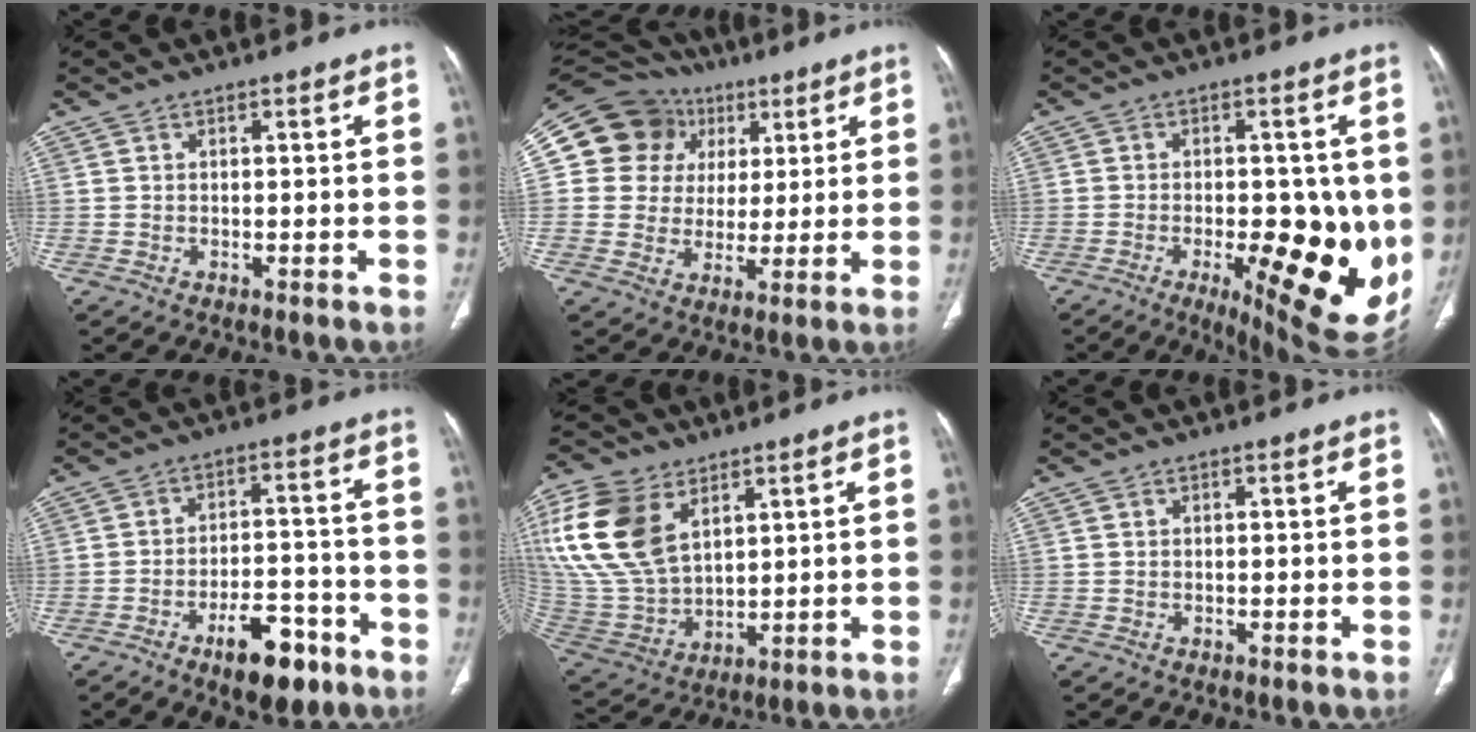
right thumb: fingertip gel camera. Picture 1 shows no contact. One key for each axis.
{"total": 16.4, "fx": 5.1, "fy": 14.8, "fz": 4.9, "tx": -0.059, "ty": 0.031, "tz": 0.094}
{"total": 18.7, "fx": -3.5, "fy": 7.3, "fz": 16.9, "tx": -0.184, "ty": -0.020, "tz": -0.020}
{"total": 10.7, "fx": -6.2, "fy": 4.9, "fz": 7.2, "tx": -0.086, "ty": 0.036, "tz": -0.090}
{"total": 20.5, "fx": 8.6, "fy": 12.6, "fz": 13.6, "tx": -0.298, "ty": -0.024, "tz": 0.178}
{"total": 0.0}